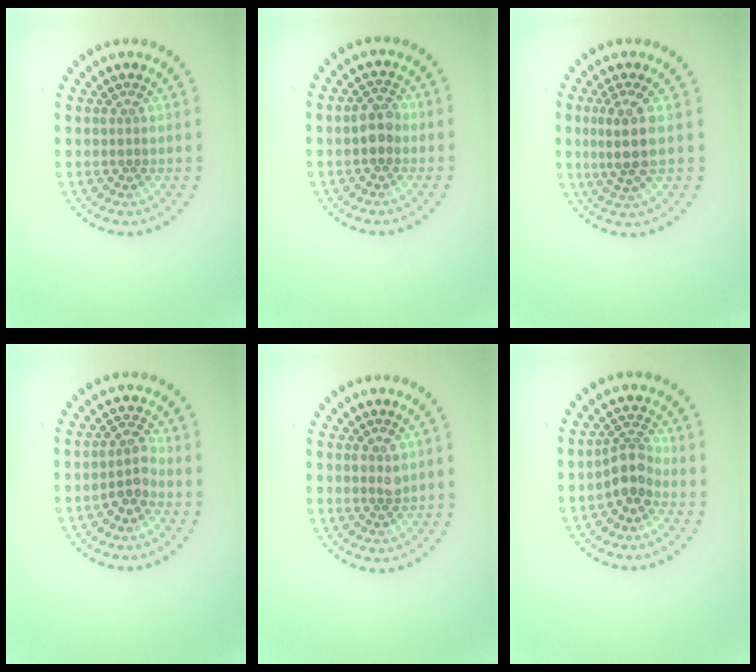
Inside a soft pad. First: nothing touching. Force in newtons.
{"total": 1.9, "press": 1.9, "slide": 0.3}
{"total": 3.5, "press": 3.0, "slide": 1.8}
{"total": 2.1, "press": 1.6, "slide": 1.3}
{"total": 1.1, "press": 1.1, "slide": 0.3}
{"total": 2.6, "press": 2.1, "slide": 1.6}